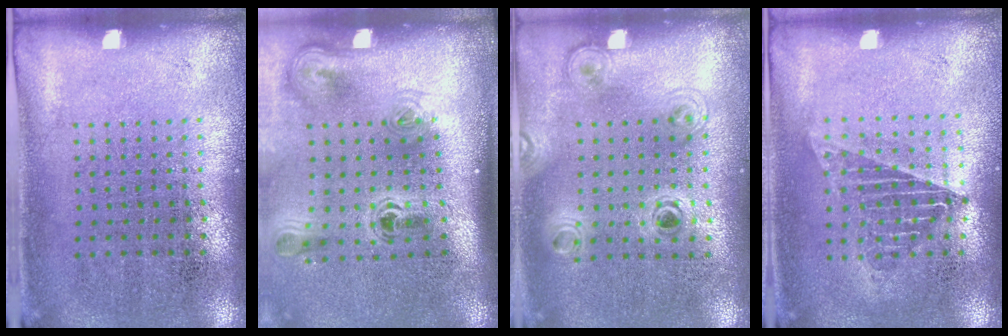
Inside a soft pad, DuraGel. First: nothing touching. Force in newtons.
{"total": 2.4, "press": 1.6, "slide": 1.8}
{"total": 1.2, "press": 1.2, "slide": 0.5}
{"total": 1.3, "press": 1.2, "slide": 0.5}